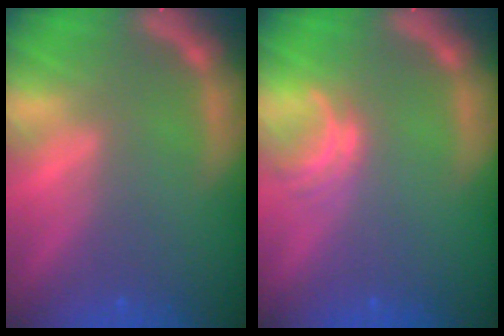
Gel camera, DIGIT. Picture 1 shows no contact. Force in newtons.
{"total": 2.0}